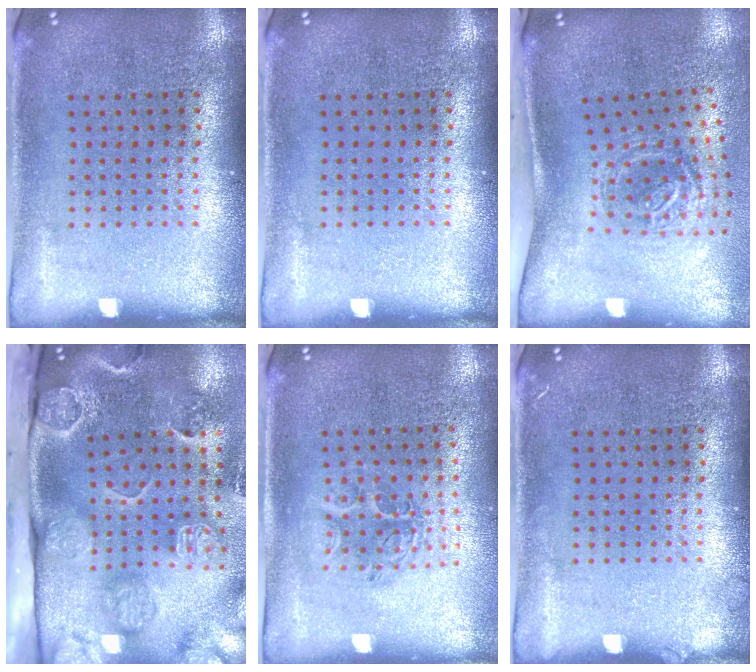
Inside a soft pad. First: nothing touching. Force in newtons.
{"total": 0.0}
{"total": 1.8, "press": 1.2, "slide": 1.3}
{"total": 4.7, "press": 3.4, "slide": 3.2}
{"total": 1.2, "press": 1.2, "slide": 0.4}
{"total": 0.6, "press": 0.5, "slide": 0.1}